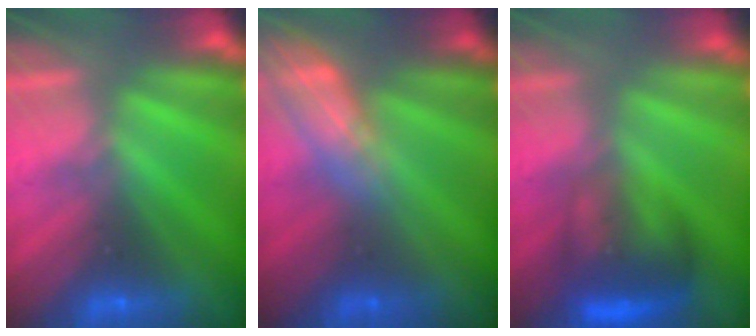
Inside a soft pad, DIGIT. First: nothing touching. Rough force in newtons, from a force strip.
{"total": 2.5}
{"total": 8.7}